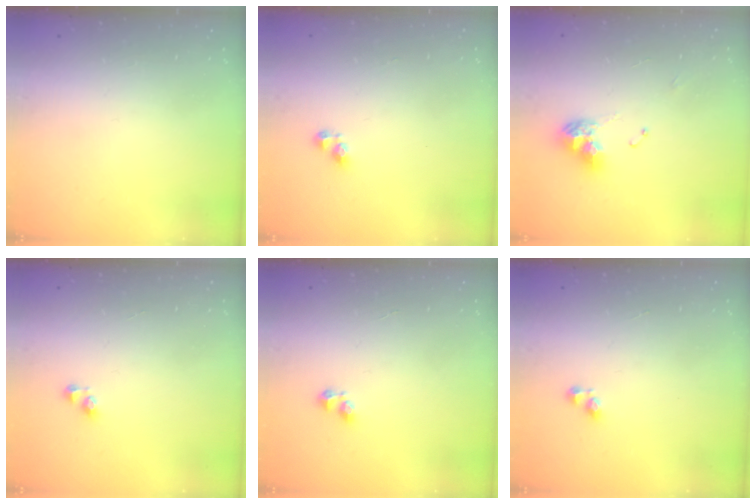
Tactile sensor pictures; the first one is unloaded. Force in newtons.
{"total": 3.4, "press": 3.4, "slide": 0.3}
{"total": 9.4, "press": 9.4, "slide": 1.1}
{"total": 2.5, "press": 2.5, "slide": 0.2}
{"total": 2.2, "press": 2.1, "slide": 0.6}
{"total": 2.4, "press": 2.3, "slide": 0.6}